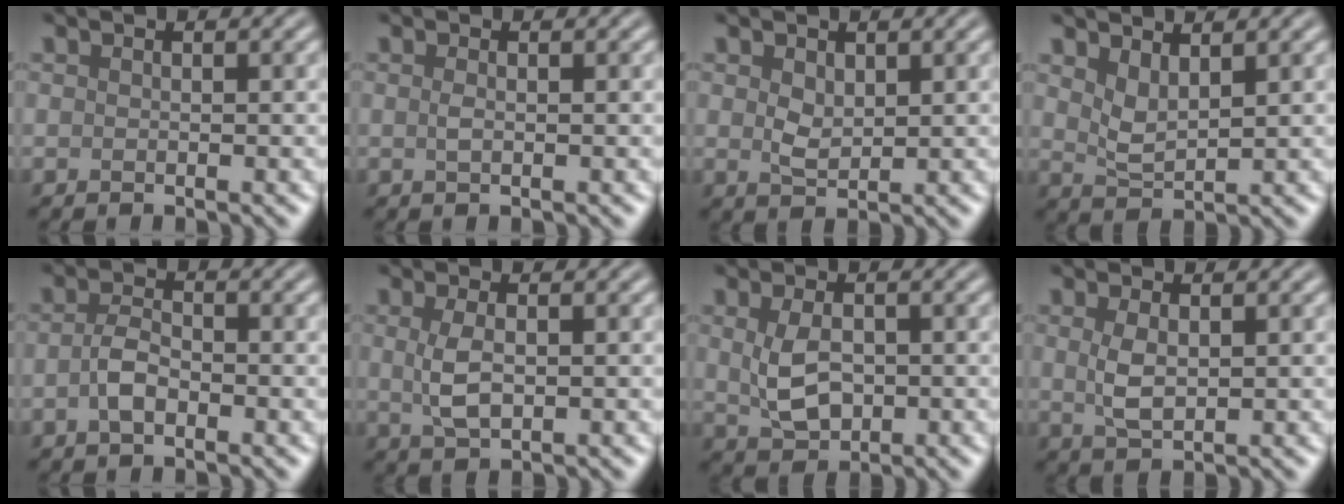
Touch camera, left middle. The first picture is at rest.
{"total": 0.9, "force": [0.0, 0.3, 0.8], "torque": [-0.020, -0.001, 0.000]}
{"total": 2.1, "force": [0.6, 1.4, 1.5], "torque": [-0.032, -0.002, 0.013]}
{"total": 2.3, "force": [1.4, 1.0, 1.6], "torque": [-0.040, -0.007, 0.033]}
{"total": 2.5, "force": [-0.9, 1.3, 1.9], "torque": [-0.040, 0.003, -0.023]}
{"total": 2.9, "force": [0.2, 1.3, 2.5], "torque": [-0.062, -0.002, 0.004]}
{"total": 3.9, "force": [0.0, 2.6, 3.0], "torque": [-0.068, -0.004, 0.006]}
{"total": 2.7, "force": [0.4, 1.4, 2.2], "torque": [-0.055, -0.003, 0.012]}